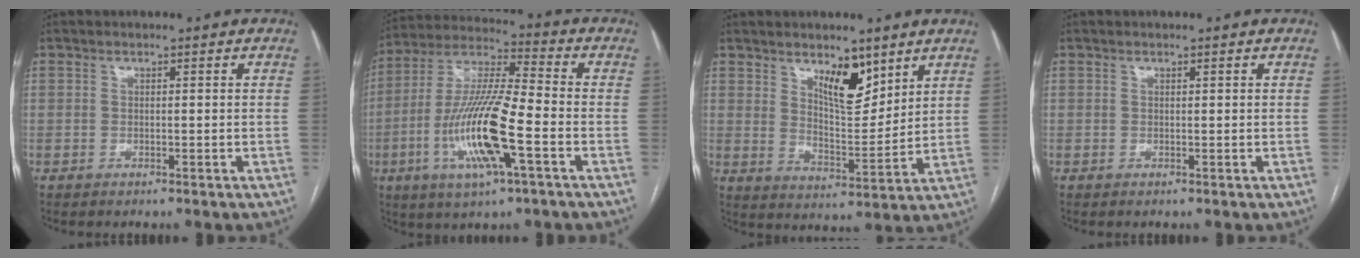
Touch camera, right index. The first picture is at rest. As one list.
[{"total": 16.3, "force": [-4.9, 2.1, 15.4], "torque": [-0.314, -0.008, -0.090]}, {"total": 8.0, "force": [5.1, 2.9, 5.4], "torque": [-0.089, -0.011, 0.091]}, {"total": 0.0}]